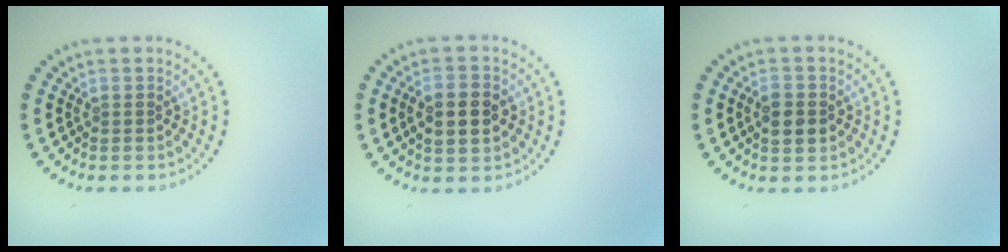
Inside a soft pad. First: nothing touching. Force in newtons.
{"total": 4.1, "press": 4.1, "slide": 0.3}
{"total": 2.9, "press": 2.9, "slide": 0.1}